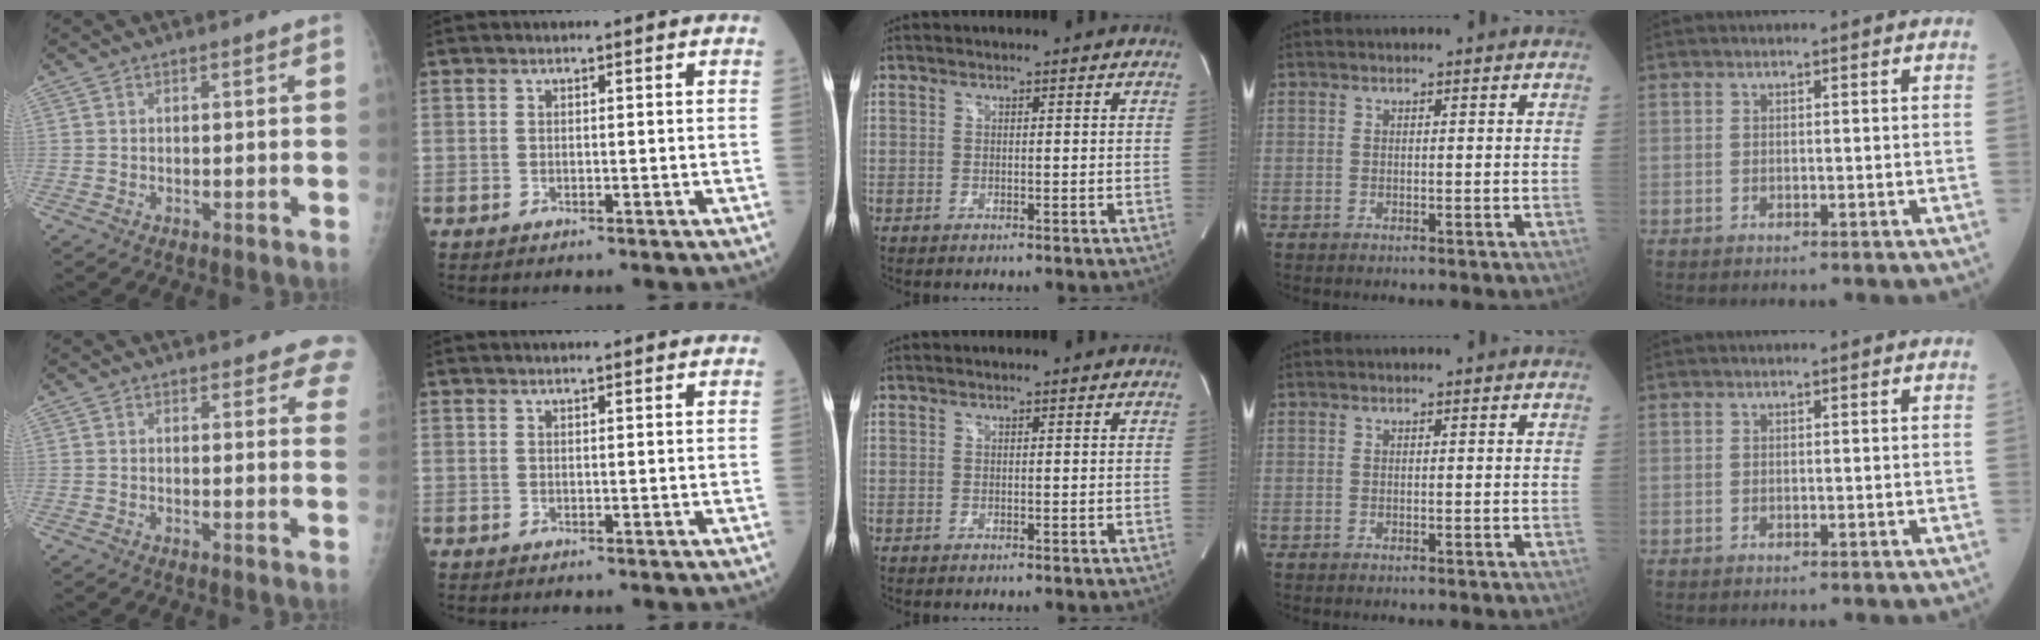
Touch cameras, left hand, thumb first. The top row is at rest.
{"thumb": {"total": 7.7, "force": [7.0, 2.6, 1.7], "torque": [0.031, -0.028, 0.051]}, "index": {"total": 4.6, "force": [4.4, 0.5, 1.5], "torque": [-0.019, 0.022, 0.048]}}